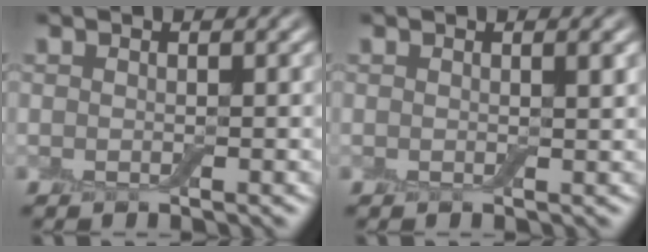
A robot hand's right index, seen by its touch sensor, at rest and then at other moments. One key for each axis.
{"total": 0.7, "fx": 0.3, "fy": 0.1, "fz": 0.6, "tx": -0.007, "ty": -0.001, "tz": 0.004}